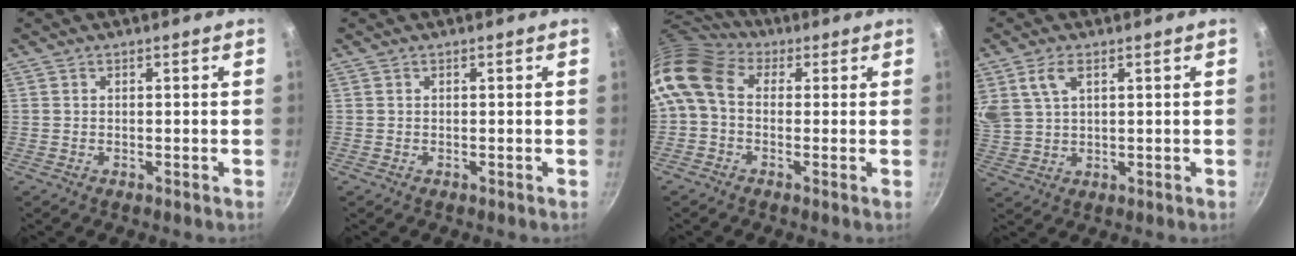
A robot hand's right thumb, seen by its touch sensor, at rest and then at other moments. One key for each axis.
{"total": 0.0}
{"total": 11.1, "fx": 1.3, "fy": 8.1, "fz": 7.4, "tx": -0.147, "ty": 0.027, "tz": 0.005}
{"total": 6.4, "fx": 3.0, "fy": 3.5, "fz": 4.4, "tx": -0.081, "ty": -0.005, "tz": 0.066}